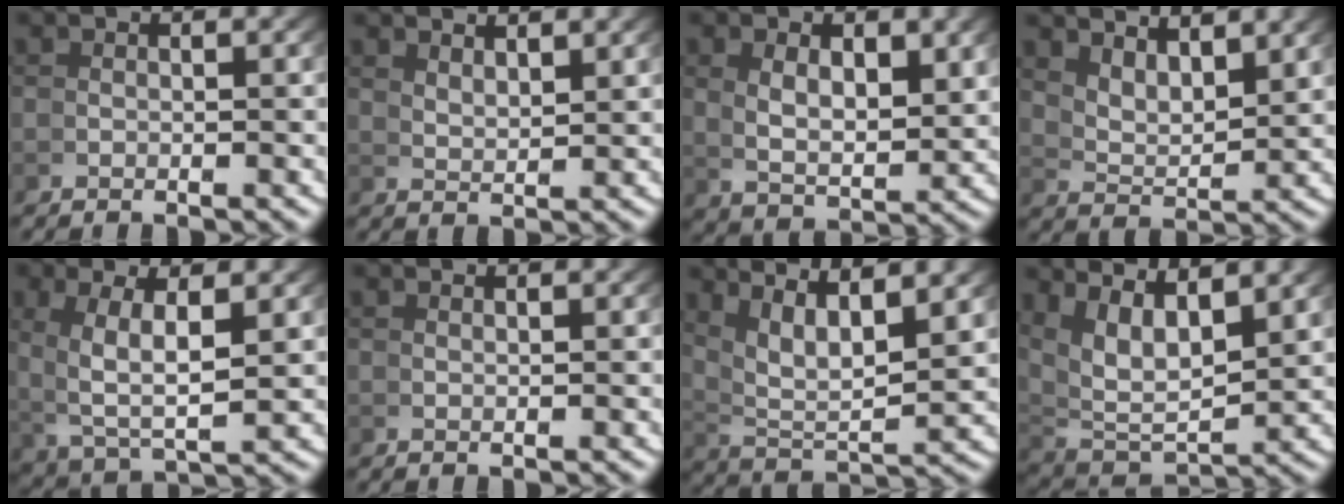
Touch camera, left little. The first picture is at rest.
{"total": 2.9, "force": [2.7, -0.8, 0.6], "torque": [-0.004, -0.002, 0.056]}
{"total": 4.0, "force": [1.5, 1.8, 3.2], "torque": [-0.058, -0.012, 0.036]}
{"total": 4.9, "force": [3.8, 1.6, 2.7], "torque": [-0.043, -0.004, 0.065]}
{"total": 5.6, "force": [1.0, 2.6, 4.8], "torque": [-0.095, -0.012, 0.036]}
{"total": 1.1, "force": [0.7, -0.8, -0.1], "torque": [0.008, 0.003, 0.016]}
{"total": 7.3, "force": [3.4, 3.2, 5.6], "torque": [-0.108, -0.014, 0.068]}
{"total": 8.3, "force": [2.2, 5.0, 6.2], "torque": [-0.121, -0.021, 0.050]}